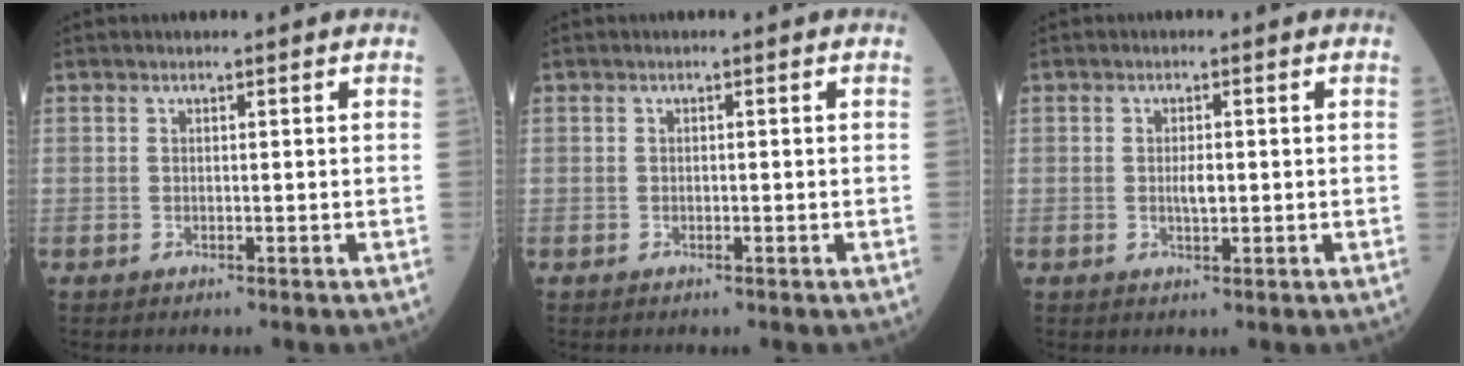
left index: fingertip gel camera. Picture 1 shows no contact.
{"total": 0.0}
{"total": 1.8, "force": [-0.3, 0.5, 1.7], "torque": [-0.031, -0.003, -0.005]}